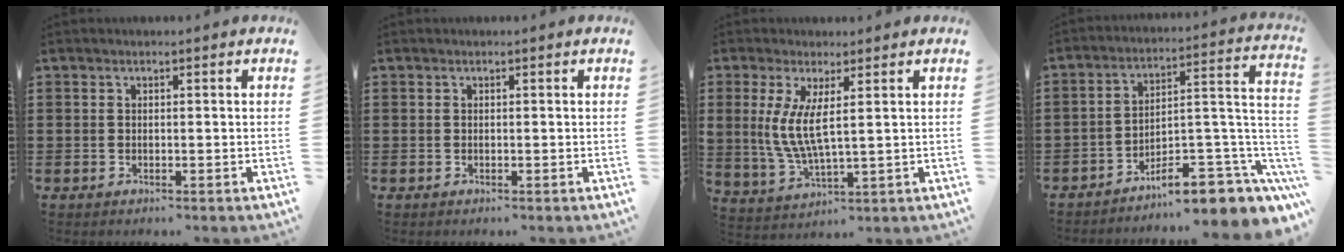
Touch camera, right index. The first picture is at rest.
{"total": 0.0}
{"total": 6.4, "force": [1.5, 1.9, 5.9], "torque": [-0.142, -0.009, 0.021]}
{"total": 8.8, "force": [-6.9, 2.6, 4.9], "torque": [-0.063, 0.014, -0.129]}